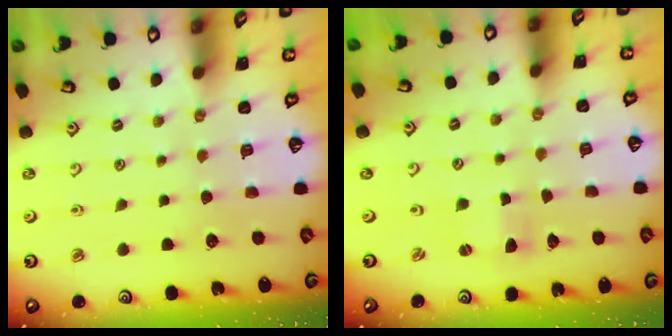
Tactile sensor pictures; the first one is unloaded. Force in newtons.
{"total": 0.9, "press": 0.8, "slide": 0.2}